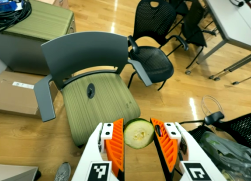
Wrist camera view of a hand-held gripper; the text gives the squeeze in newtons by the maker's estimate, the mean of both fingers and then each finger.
{"total": 10.6, "left": 11.4, "right": 9.8}